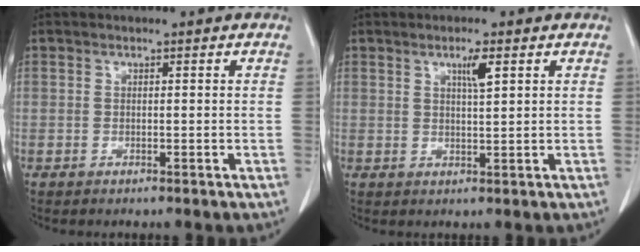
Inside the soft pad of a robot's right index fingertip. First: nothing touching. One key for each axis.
{"total": 2.9, "fx": 1.4, "fy": 0.2, "fz": 2.5, "tx": -0.044, "ty": -0.003, "tz": 0.023}